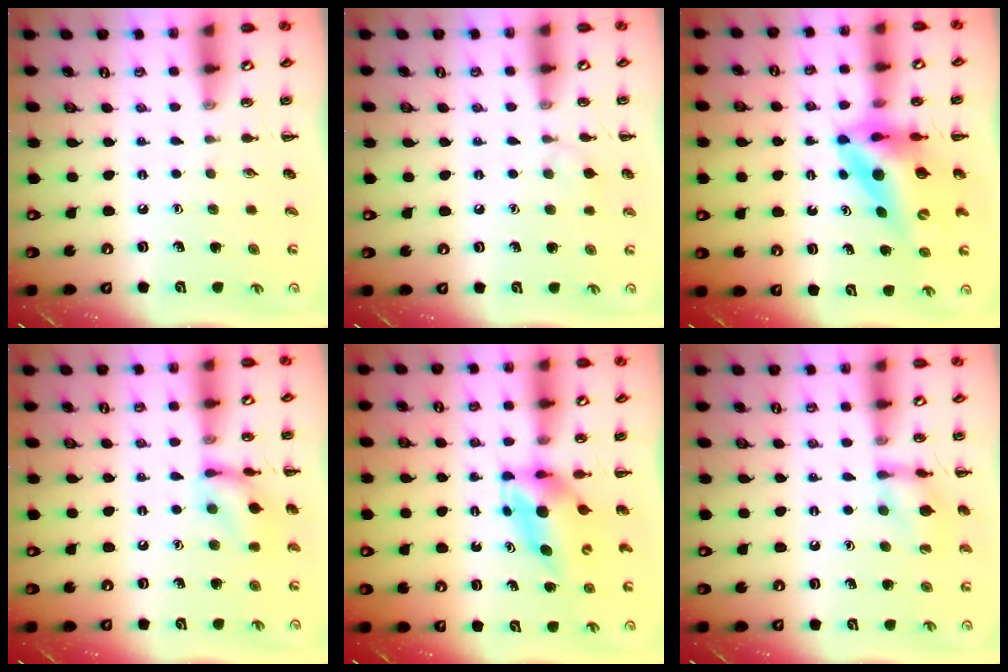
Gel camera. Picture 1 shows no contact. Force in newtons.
{"total": 5.6, "press": 5.3, "slide": 1.6}
{"total": 11.2, "press": 10.7, "slide": 3.3}
{"total": 11.5, "press": 11.4, "slide": 0.9}
{"total": 5.4, "press": 5.3, "slide": 1.0}
{"total": 12.1, "press": 12.0, "slide": 1.8}